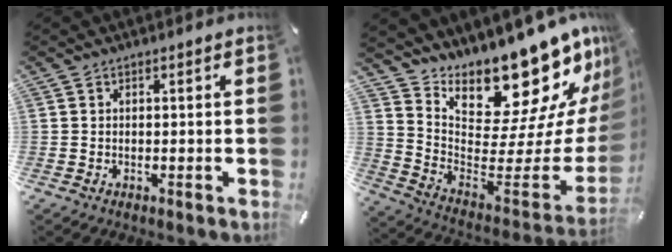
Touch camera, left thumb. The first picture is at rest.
{"total": 19.7, "force": [17.3, 6.1, 7.2], "torque": [-0.078, -0.171, 0.284]}